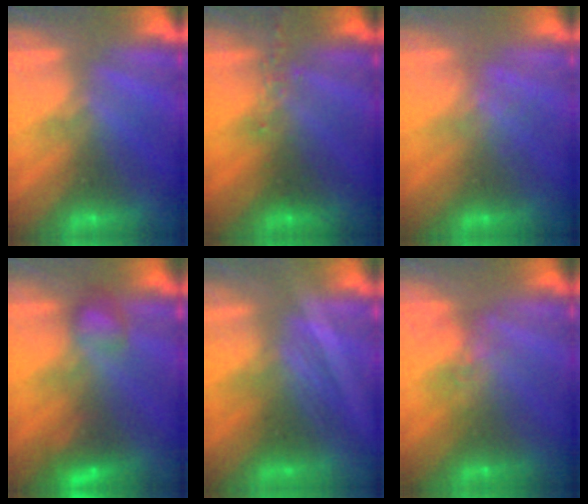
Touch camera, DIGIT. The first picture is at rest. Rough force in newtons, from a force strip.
{"total": 2.4}
{"total": 1.2}
{"total": 5.9}
{"total": 1.9}
{"total": 4.6}